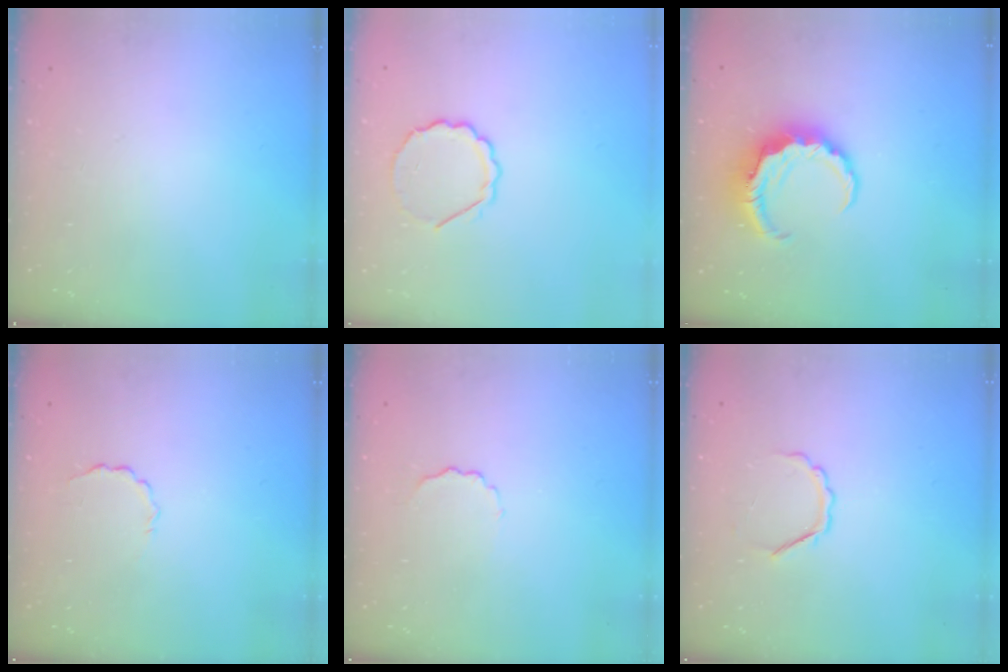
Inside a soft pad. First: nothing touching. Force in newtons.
{"total": 7.1, "press": 6.9, "slide": 1.6}
{"total": 7.1, "press": 7.0, "slide": 1.3}
{"total": 2.6, "press": 2.5, "slide": 0.8}
{"total": 4.1, "press": 4.0, "slide": 0.8}
{"total": 4.1, "press": 4.0, "slide": 0.5}